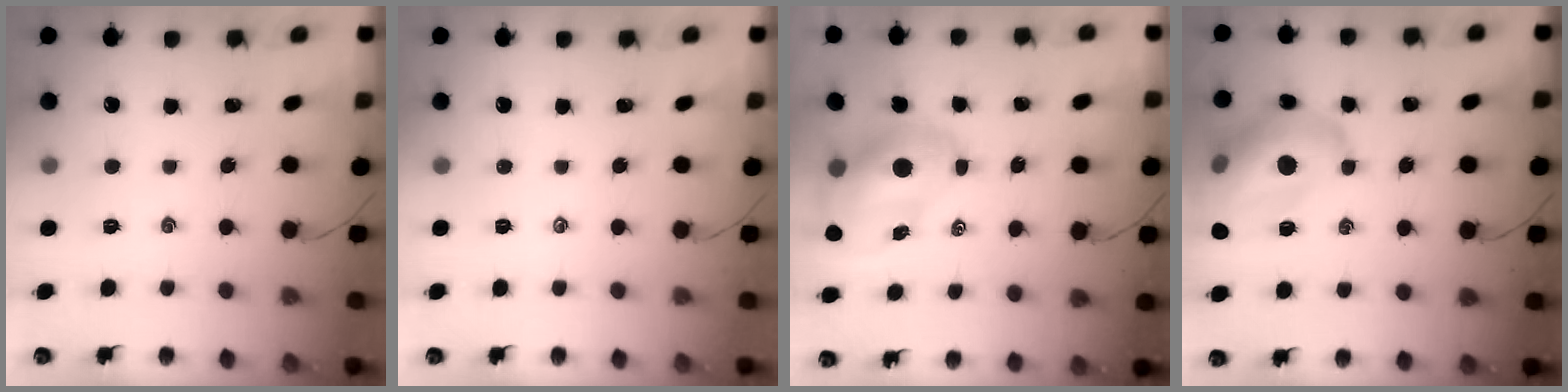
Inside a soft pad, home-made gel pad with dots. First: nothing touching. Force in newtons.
{"total": 0.0}
{"total": 9.9, "press": 9.4, "slide": 3.0}
{"total": 19.3, "press": 18.8, "slide": 4.1}